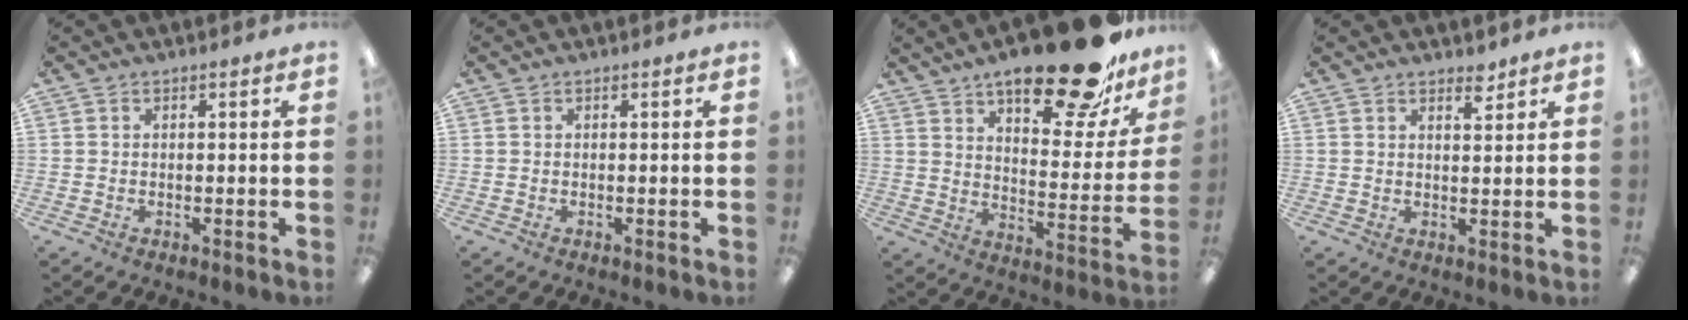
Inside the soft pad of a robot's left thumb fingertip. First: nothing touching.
{"total": 0.0}
{"total": 23.7, "force": [17.3, 7.6, 14.3], "torque": [-0.203, -0.110, 0.282]}
{"total": 3.3, "force": [2.8, 1.0, 1.3], "torque": [-0.007, -0.017, 0.047]}